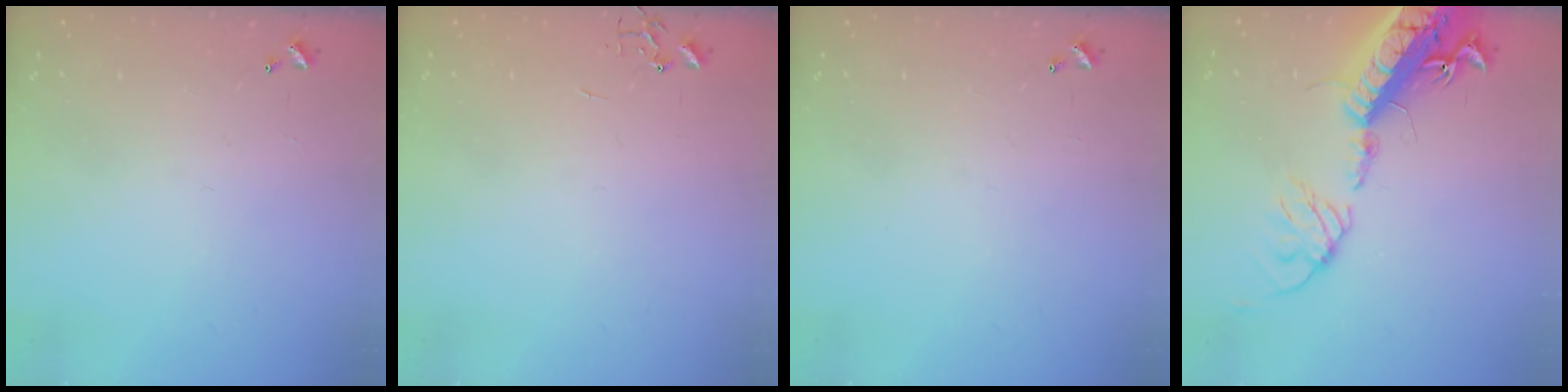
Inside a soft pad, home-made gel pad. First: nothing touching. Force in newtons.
{"total": 0.0}
{"total": 0.0}
{"total": 23.1, "press": 22.6, "slide": 4.7}